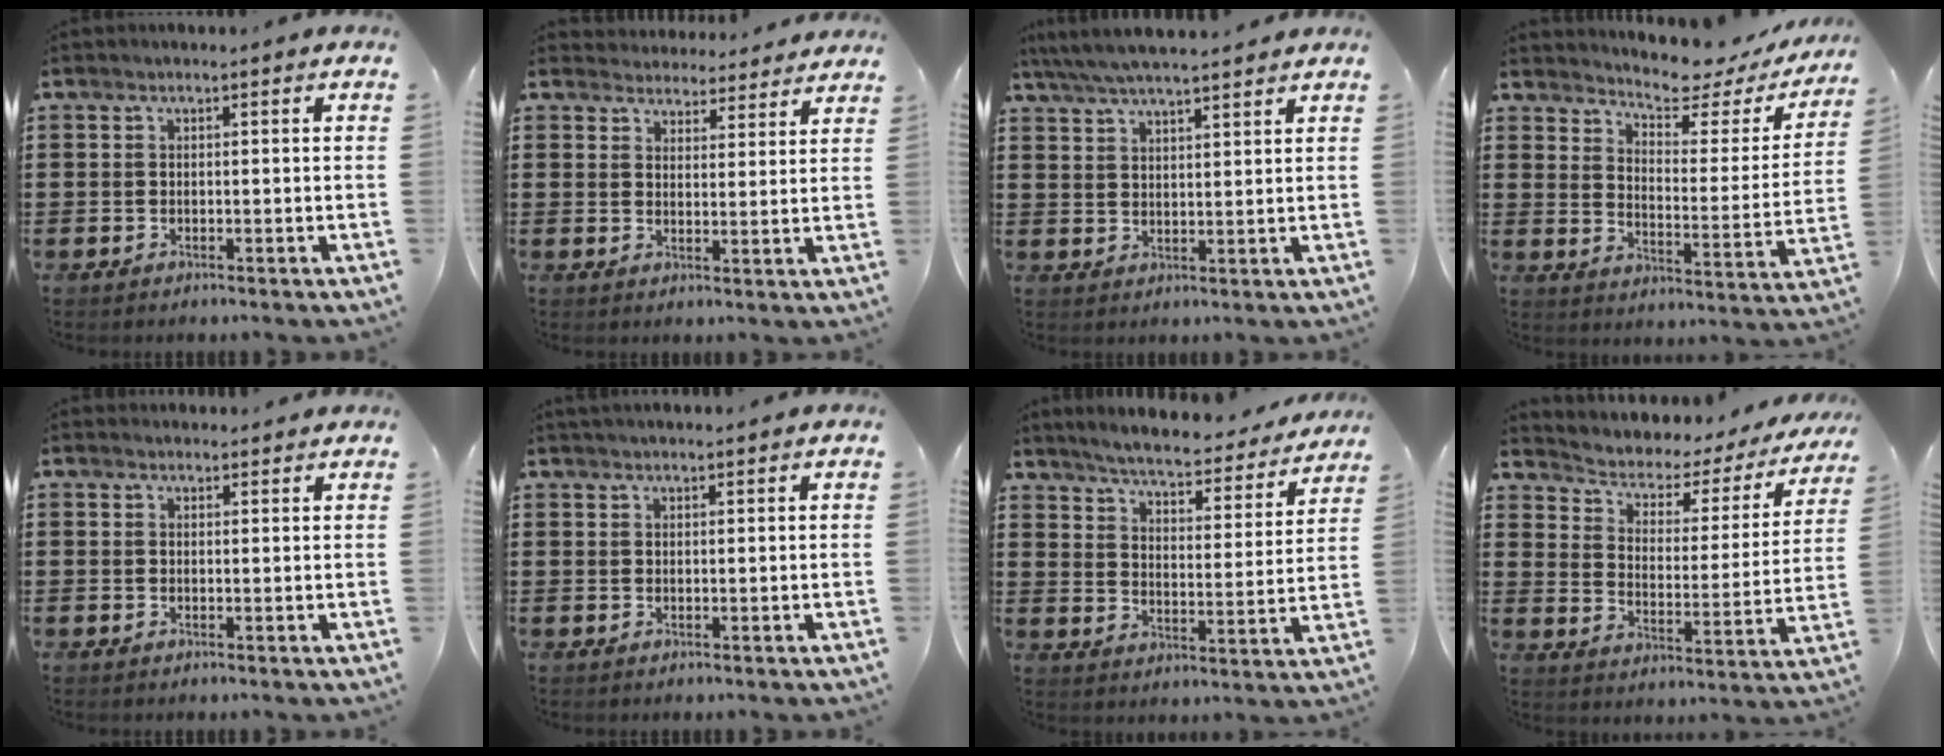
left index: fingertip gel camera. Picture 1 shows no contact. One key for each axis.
{"total": 4.0, "fx": 4.0, "fy": 0.6, "fz": -0.2, "tx": -0.015, "ty": -0.021, "tz": 0.070}
{"total": 4.9, "fx": 4.6, "fy": 0.3, "fz": 1.9, "tx": -0.050, "ty": -0.014, "tz": 0.082}
{"total": 5.5, "fx": 5.1, "fy": 0.6, "fz": 1.9, "tx": -0.049, "ty": -0.043, "tz": 0.080}
{"total": 1.2, "fx": 1.1, "fy": 0.5, "fz": -0.1, "tx": -0.001, "ty": 0.003, "tz": 0.022}
{"total": 1.1, "fx": 1.1, "fy": 0.1, "fz": 0.2, "tx": -0.006, "ty": 0.001, "tz": 0.020}
{"total": 4.7, "fx": 4.4, "fy": -0.1, "fz": 1.4, "tx": -0.051, "ty": -0.035, "tz": 0.070}
{"total": 2.9, "fx": 1.8, "fy": 1.9, "fz": 1.3, "tx": -0.043, "ty": -0.018, "tz": 0.018}